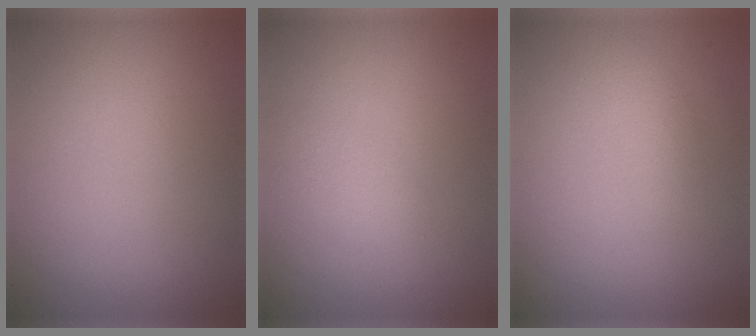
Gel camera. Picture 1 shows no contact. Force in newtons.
{"total": 1.6, "press": 1.6, "slide": 0.0}
{"total": 1.2, "press": 1.2, "slide": 0.0}